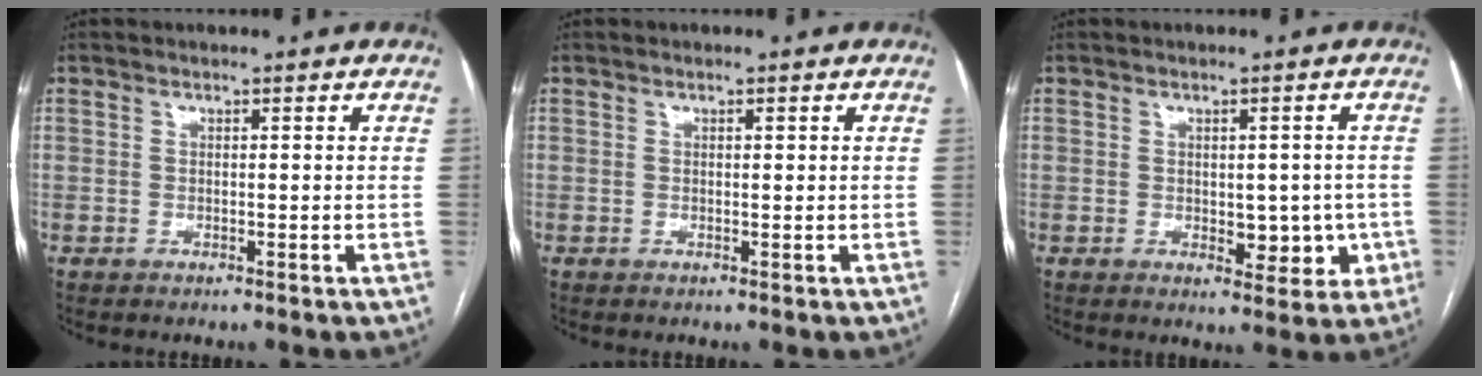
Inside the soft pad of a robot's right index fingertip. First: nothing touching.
{"total": 0.5, "force": [0.2, 0.2, 0.4], "torque": [-0.007, 0.000, 0.003]}
{"total": 6.0, "force": [-1.1, 3.4, 4.8], "torque": [-0.050, 0.008, -0.004]}